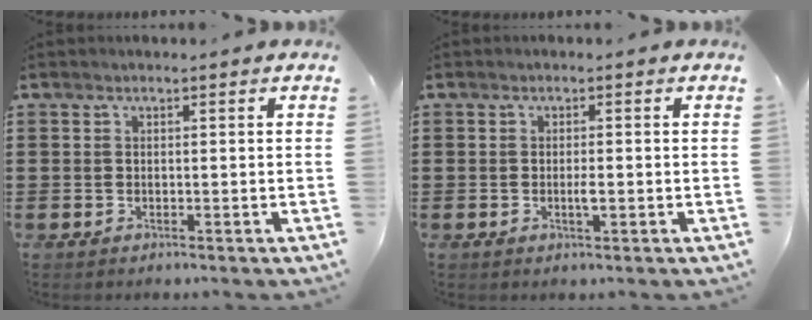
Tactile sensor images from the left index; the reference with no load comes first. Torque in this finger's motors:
{"motor_torque": [0.03, 0.00, 0.03, 0.01]}